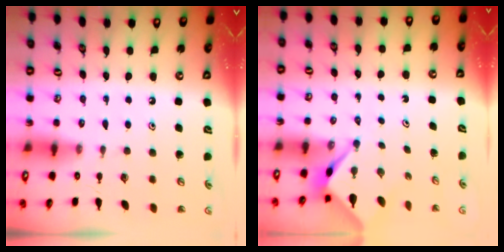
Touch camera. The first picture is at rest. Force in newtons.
{"total": 2.6, "press": 2.6, "slide": 0.1}